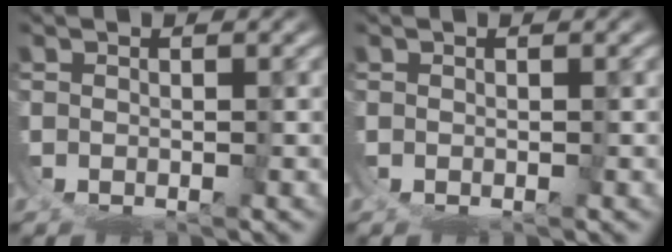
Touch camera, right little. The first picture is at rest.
{"total": 0.0}